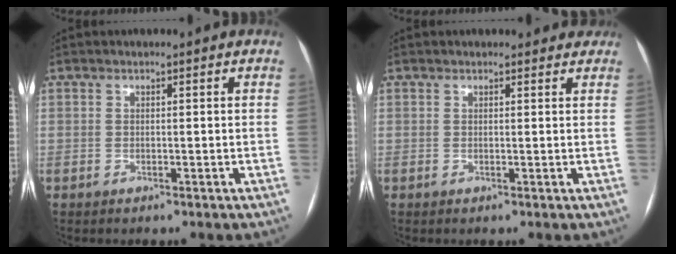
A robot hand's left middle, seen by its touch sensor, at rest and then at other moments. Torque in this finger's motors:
{"motor_torque": [-0.14, -0.18, -0.01, -0.01]}